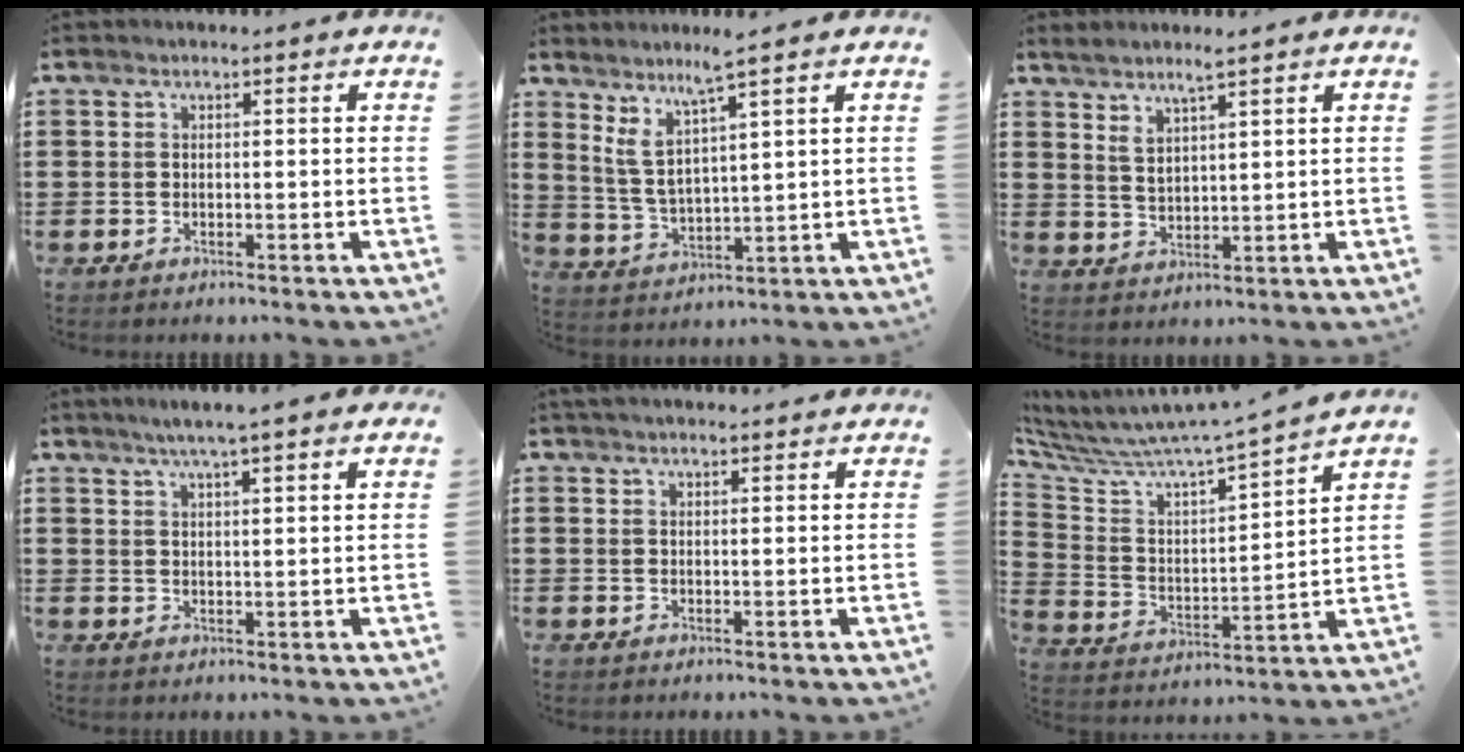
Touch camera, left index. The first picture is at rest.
{"total": 5.4, "force": [3.6, 0.2, 4.1], "torque": [-0.100, -0.021, 0.053]}
{"total": 3.1, "force": [2.5, 0.1, 1.8], "torque": [-0.041, 0.001, 0.045]}
{"total": 3.9, "force": [3.3, -0.2, 2.1], "torque": [-0.050, -0.004, 0.056]}
{"total": 2.1, "force": [2.0, 0.1, 0.3], "torque": [-0.011, 0.001, 0.039]}
{"total": 6.0, "force": [5.8, -0.4, 1.8], "torque": [-0.070, -0.064, 0.086]}